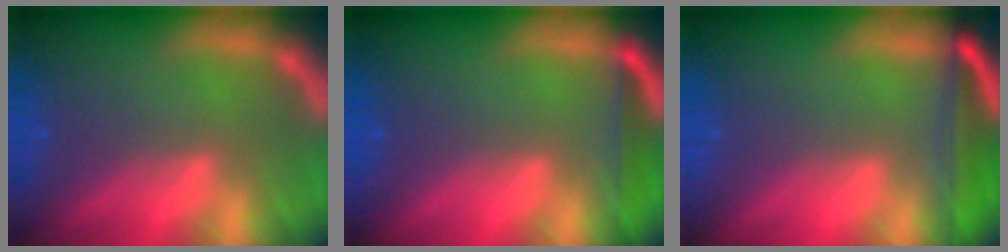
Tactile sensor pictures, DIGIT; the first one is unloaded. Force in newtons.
{"total": 3.0}
{"total": 6.0}